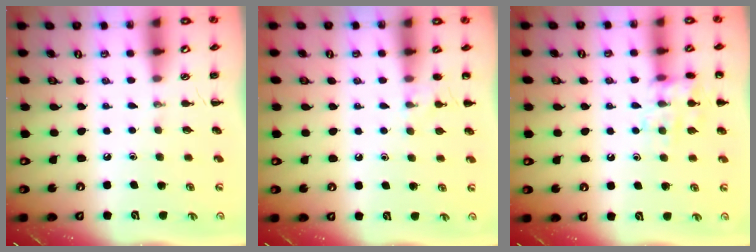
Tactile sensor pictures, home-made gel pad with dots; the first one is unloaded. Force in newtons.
{"total": 6.3, "press": 6.1, "slide": 1.8}
{"total": 12.5, "press": 12.5, "slide": 0.7}